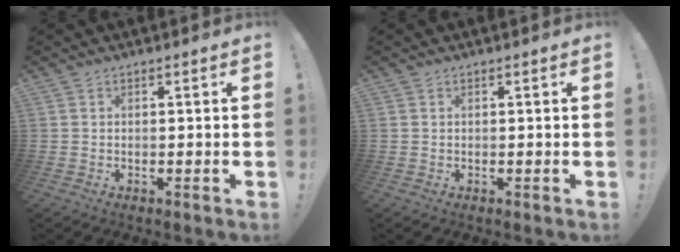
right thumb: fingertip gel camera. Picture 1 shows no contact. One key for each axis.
{"total": 0.0}